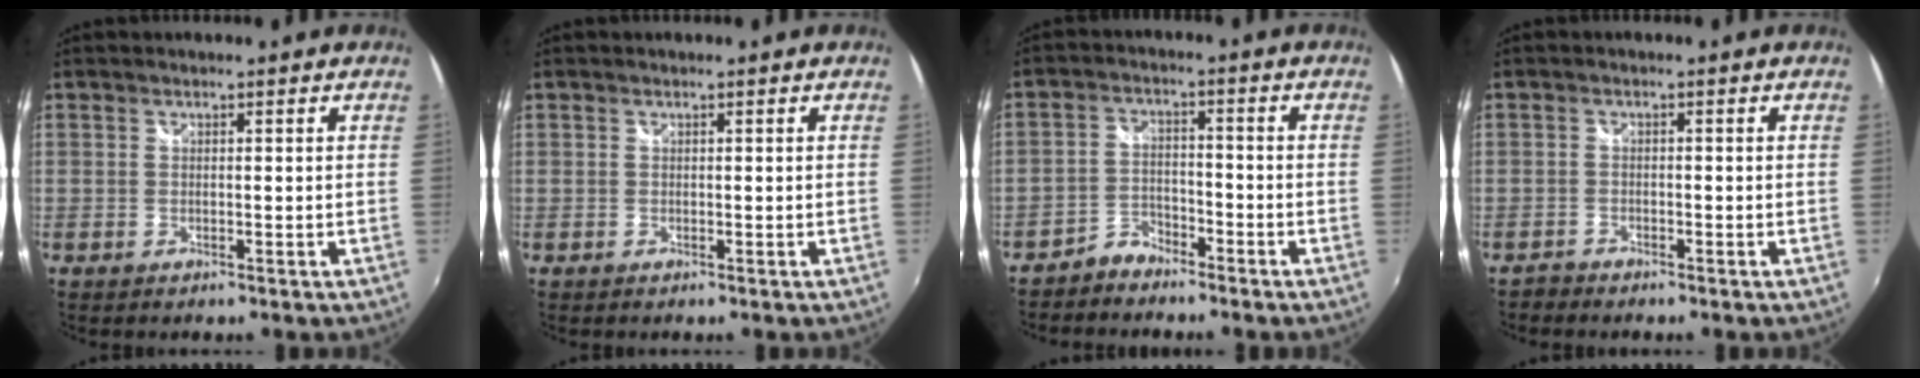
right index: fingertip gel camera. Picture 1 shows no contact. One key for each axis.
{"total": 0.0}
{"total": 4.3, "fx": -3.9, "fy": 1.6, "fz": 0.5, "tx": -0.013, "ty": 0.008, "tz": -0.076}
{"total": 1.7, "fx": -1.7, "fy": 0.5, "fz": -0.1, "tx": -0.003, "ty": -0.001, "tz": -0.034}